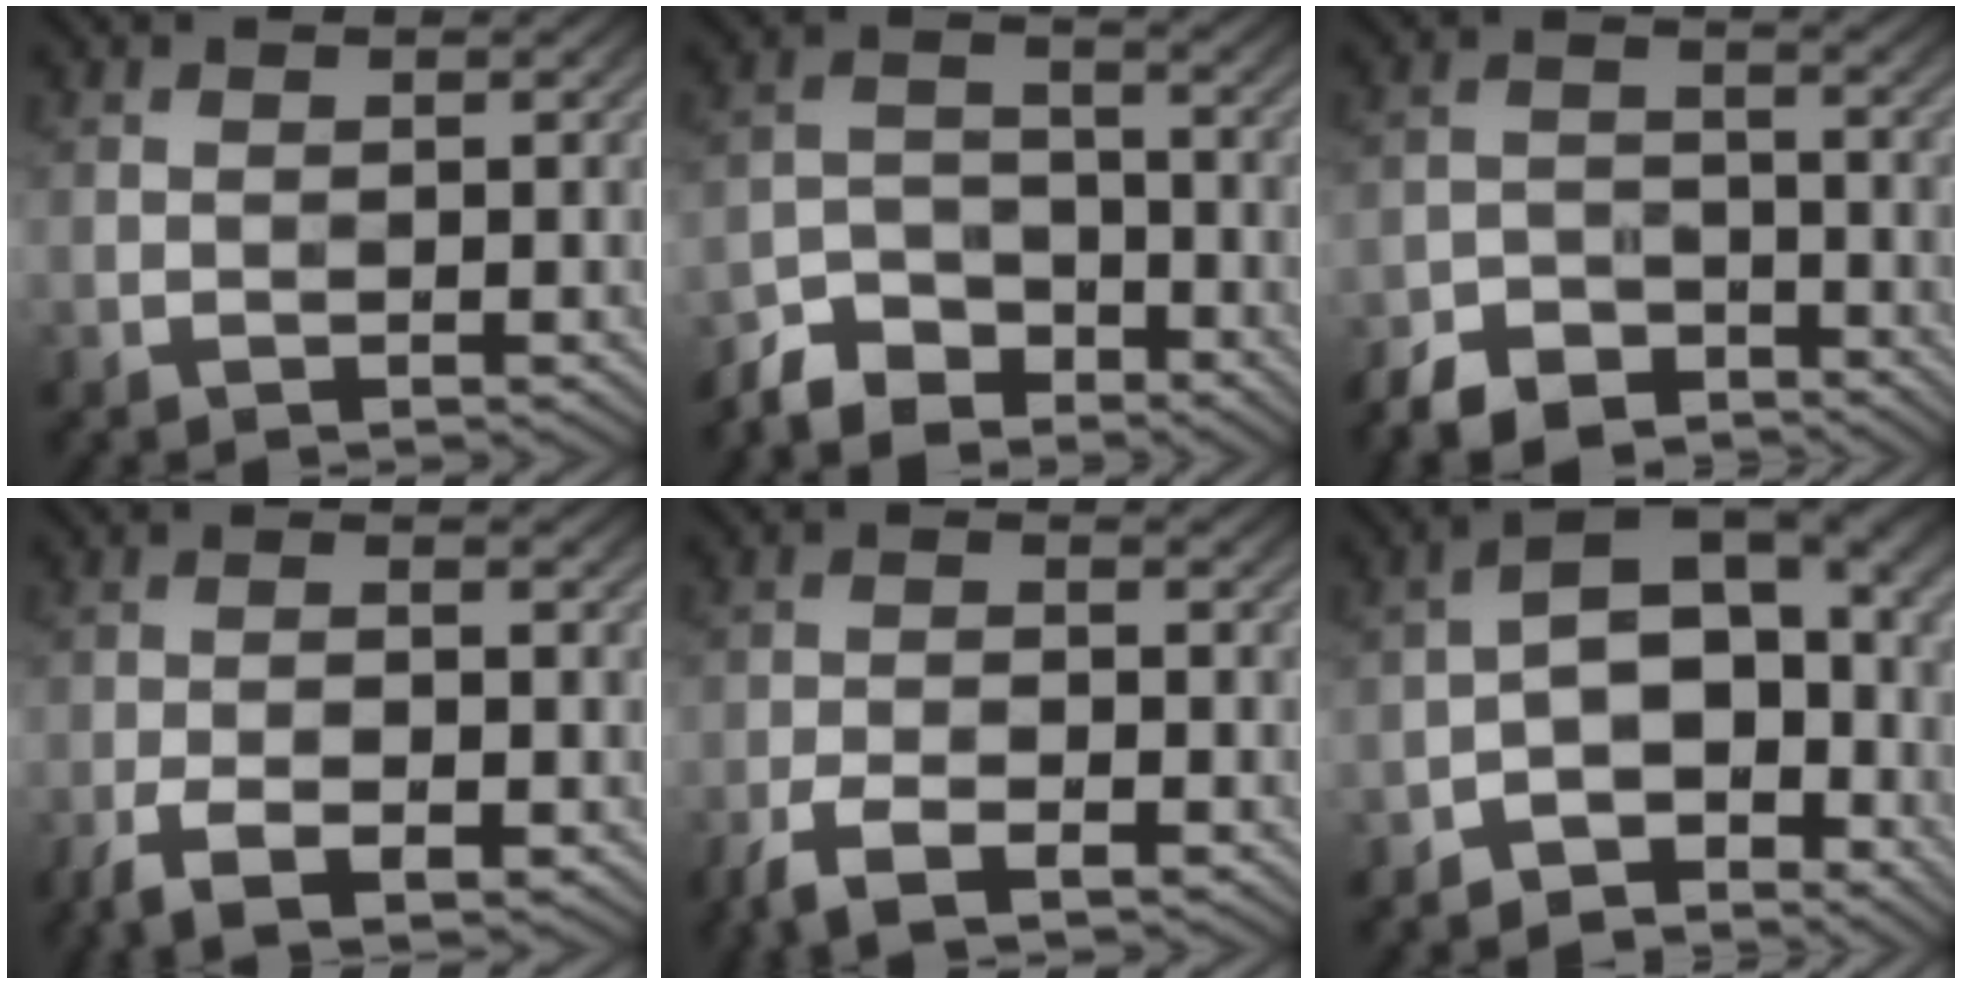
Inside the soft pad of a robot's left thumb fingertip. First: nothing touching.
{"total": 7.1, "force": [-5.9, 3.3, 2.3], "torque": [-0.050, -0.003, -0.125]}
{"total": 8.2, "force": [-6.6, 3.6, 3.2], "torque": [-0.065, -0.010, -0.130]}
{"total": 6.6, "force": [-3.8, 1.9, 5.1], "torque": [-0.103, -0.010, -0.064]}
{"total": 6.0, "force": [-4.1, 1.9, 3.9], "torque": [-0.082, -0.005, -0.079]}
{"total": 9.7, "force": [-5.1, 5.4, 6.2], "torque": [-0.085, -0.009, -0.095]}